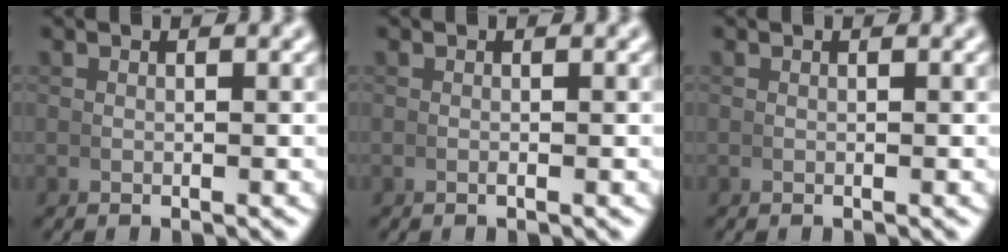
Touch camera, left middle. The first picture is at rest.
{"total": 0.0}
{"total": 0.0}